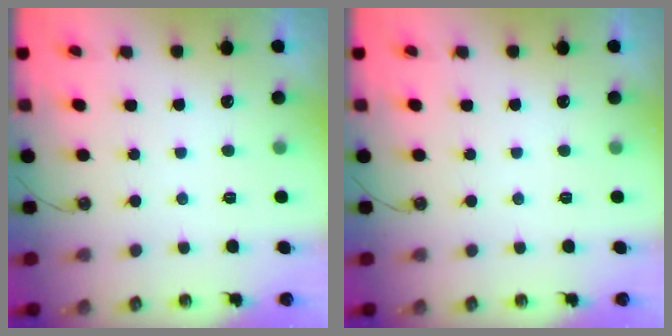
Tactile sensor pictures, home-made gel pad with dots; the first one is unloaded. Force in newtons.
{"total": 0.0}